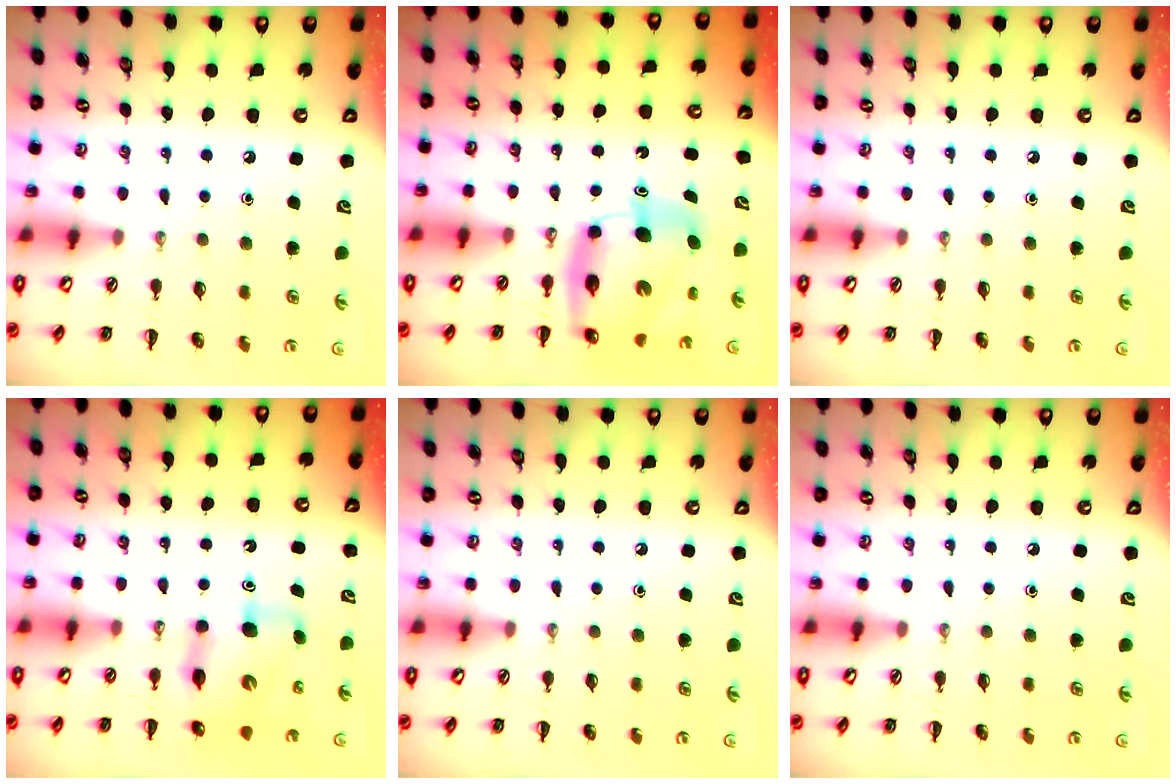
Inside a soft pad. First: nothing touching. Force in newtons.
{"total": 11.1, "press": 10.6, "slide": 3.2}
{"total": 0.0}
{"total": 6.7, "press": 6.6, "slide": 1.1}
{"total": 0.0}
{"total": 0.0}